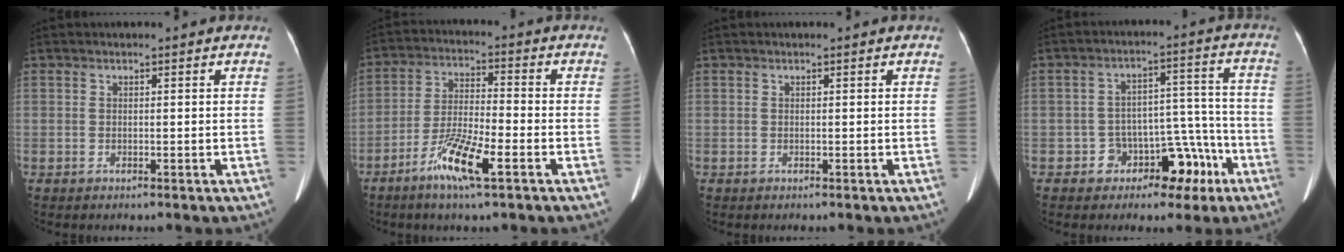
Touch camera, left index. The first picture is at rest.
{"total": 9.0, "force": [-4.9, 1.0, 7.5], "torque": [-0.152, -0.009, -0.092]}
{"total": 0.0}
{"total": 8.2, "force": [-4.6, 5.8, 3.6], "torque": [-0.033, 0.044, -0.057]}